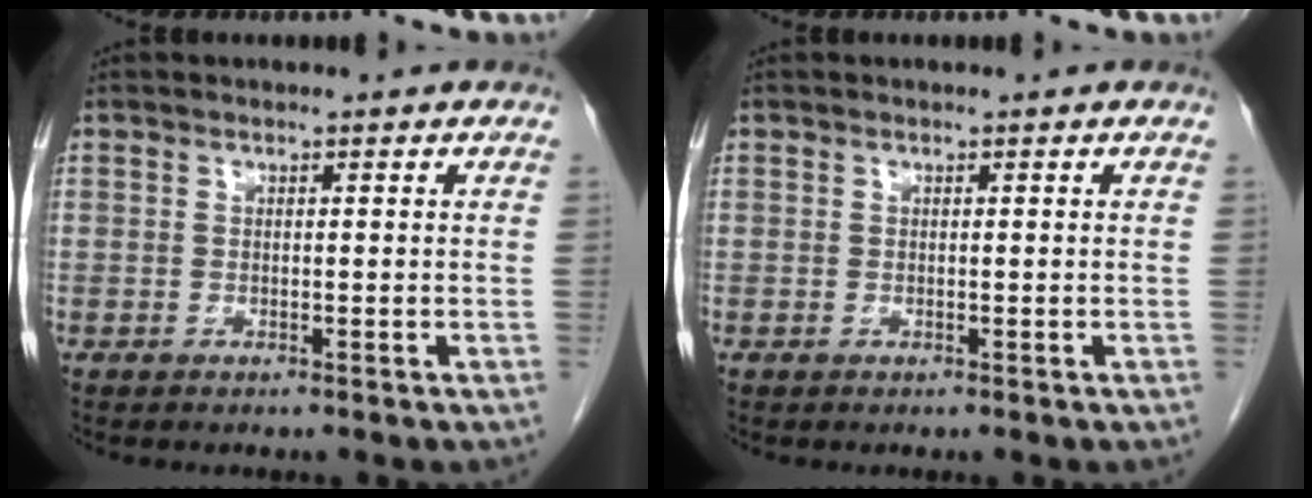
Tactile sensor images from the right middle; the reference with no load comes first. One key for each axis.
{"total": 0.0}